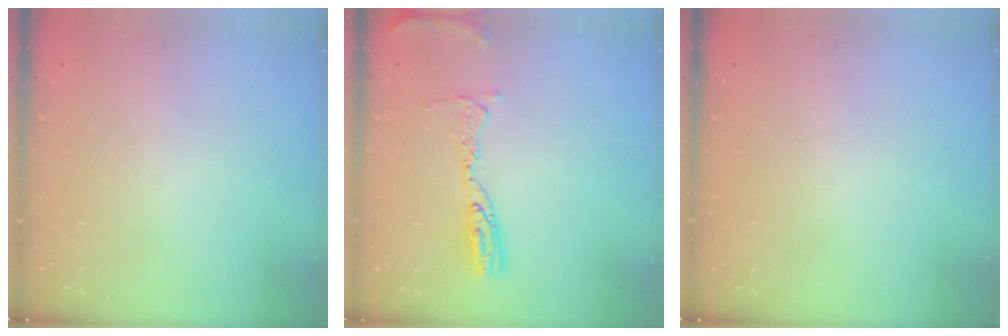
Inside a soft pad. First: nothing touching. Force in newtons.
{"total": 10.2, "press": 10.2, "slide": 1.0}
{"total": 0.0}